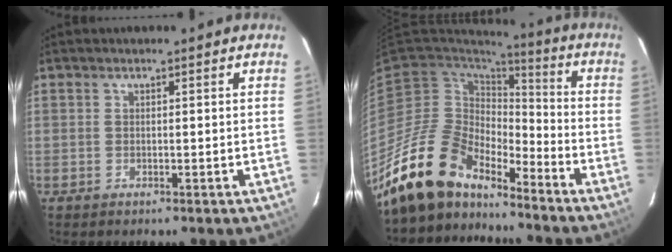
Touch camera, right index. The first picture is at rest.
{"total": 16.4, "force": [-14.2, 5.9, 5.7], "torque": [-0.119, -0.002, -0.264]}